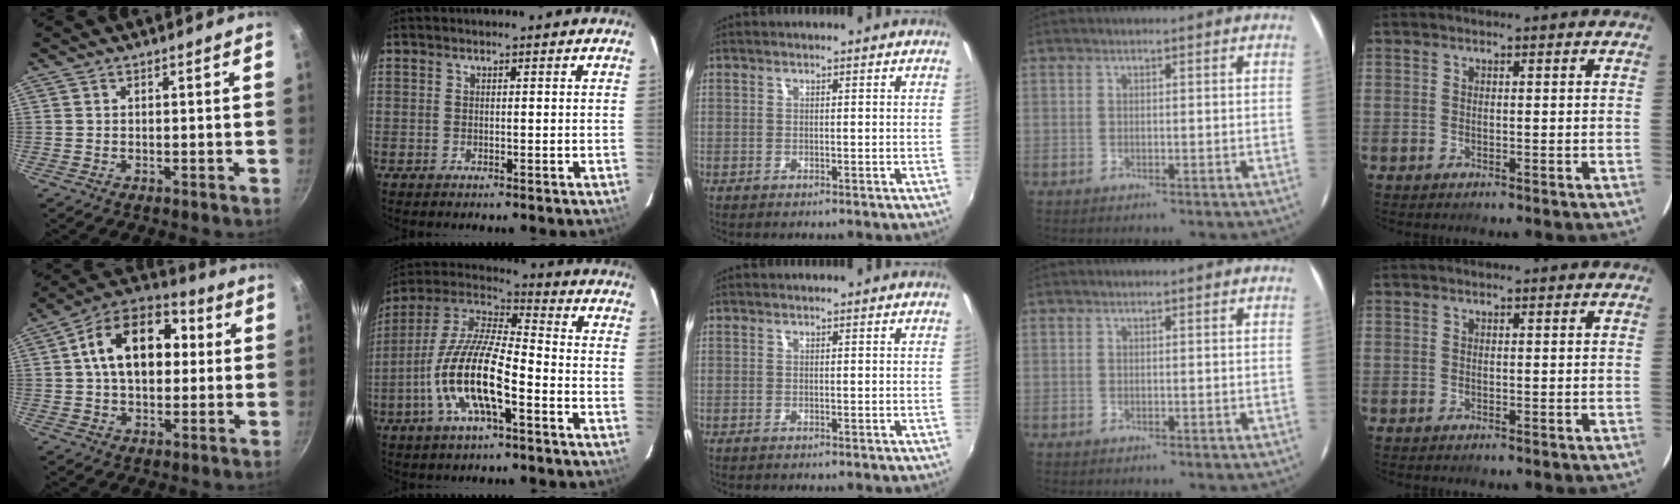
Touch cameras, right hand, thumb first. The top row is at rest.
{"thumb": {"total": 17.7, "force": [2.8, 11.6, 13.1], "torque": [-0.178, 0.026, 0.025]}, "index": {"total": 15.6, "force": [-6.0, 4.3, 13.7], "torque": [-0.278, -0.008, -0.123]}}